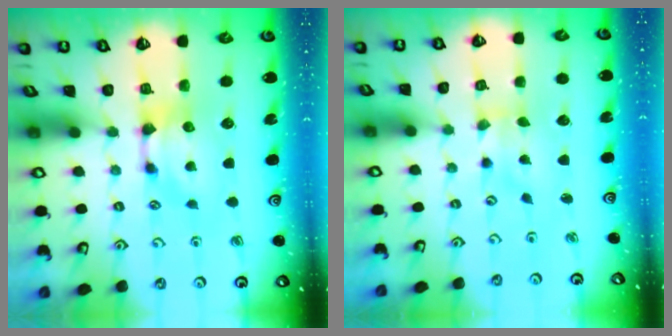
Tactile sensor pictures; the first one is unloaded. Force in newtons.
{"total": 2.4, "press": 2.2, "slide": 1.0}